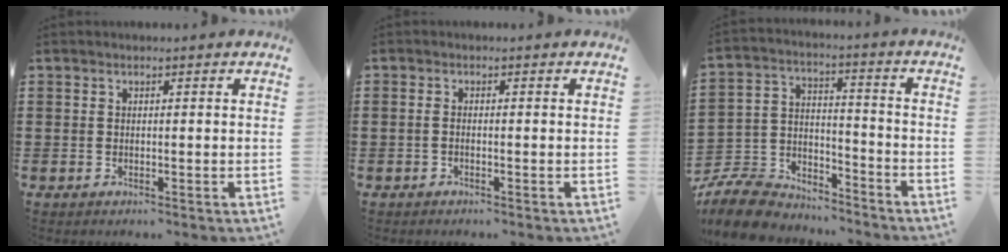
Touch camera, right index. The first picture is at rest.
{"total": 0.7, "force": [-0.4, 0.2, 0.6], "torque": [-0.013, -0.005, -0.006]}
{"total": 9.8, "force": [-9.0, 3.1, 2.2], "torque": [-0.058, 0.022, -0.181]}